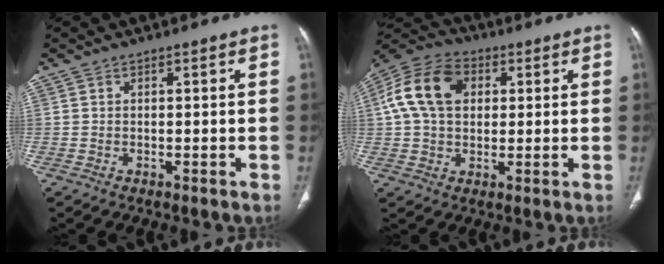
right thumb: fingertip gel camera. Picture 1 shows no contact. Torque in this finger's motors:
{"motor_torque": [0.26, 0.32, 0.42, -0.22, 0.12]}